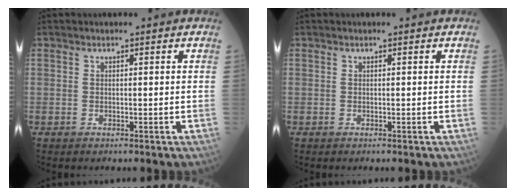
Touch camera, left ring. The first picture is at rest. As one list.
[{"total": 0.0}]